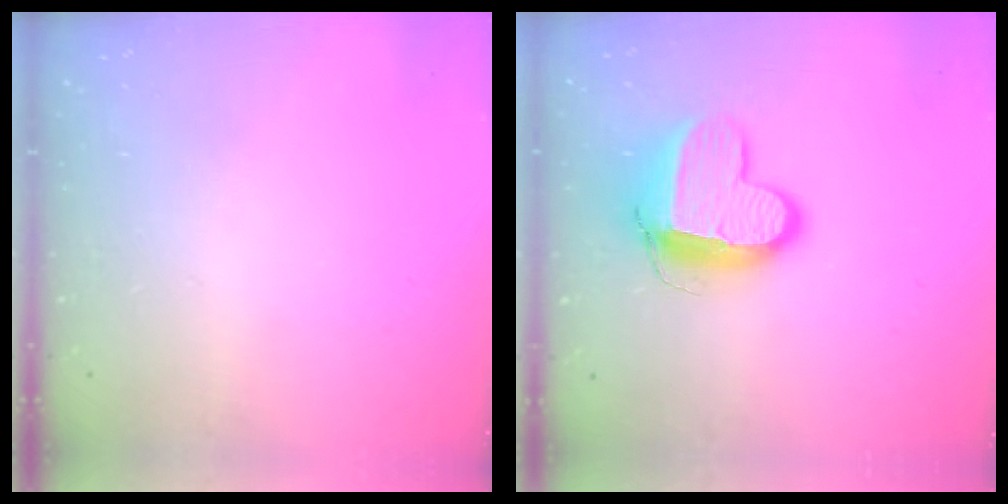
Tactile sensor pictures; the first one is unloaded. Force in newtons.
{"total": 12.7, "press": 12.6, "slide": 1.4}